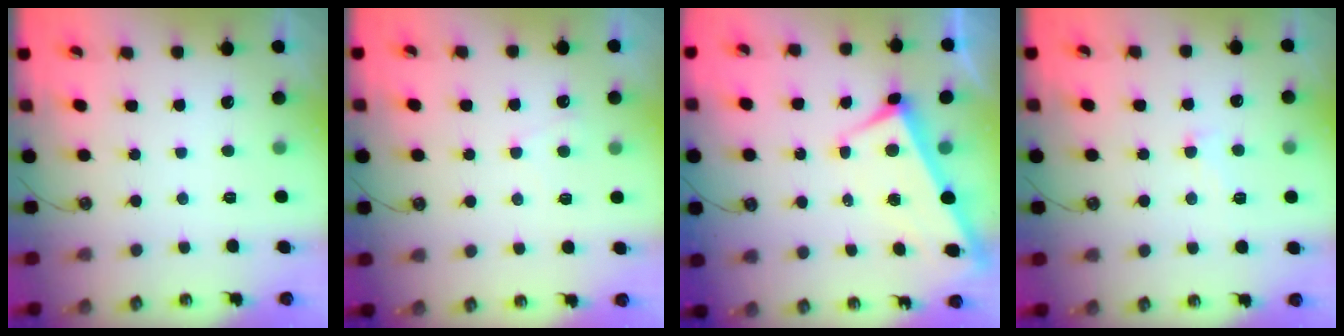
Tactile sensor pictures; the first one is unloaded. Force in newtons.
{"total": 2.7, "press": 2.7, "slide": 0.4}
{"total": 3.0, "press": 2.9, "slide": 0.9}
{"total": 0.8, "press": 0.5, "slide": 0.7}